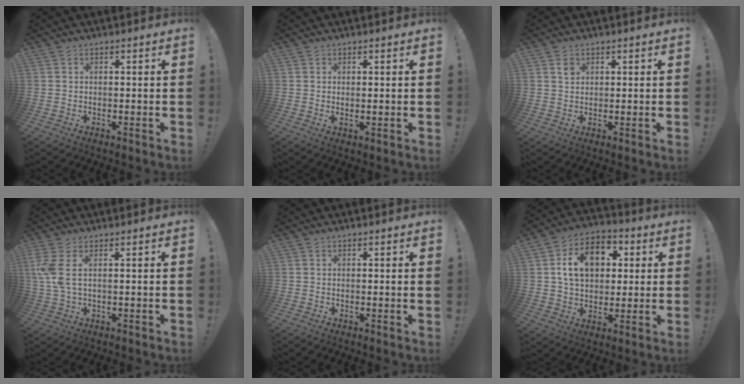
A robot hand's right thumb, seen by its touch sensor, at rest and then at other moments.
{"total": 1.2, "force": [0.8, 0.2, 0.8], "torque": [-0.006, -0.004, 0.012]}
{"total": 1.9, "force": [1.1, 1.5, 0.6], "torque": [0.007, -0.007, 0.017]}
{"total": 5.5, "force": [1.4, 2.0, 4.9], "torque": [-0.100, -0.014, 0.025]}
{"total": 0.8, "force": [0.3, -0.3, 0.6], "torque": [-0.010, -0.001, 0.004]}
{"total": 14.6, "force": [3.6, 10.5, 9.4], "torque": [-0.139, 0.001, 0.070]}